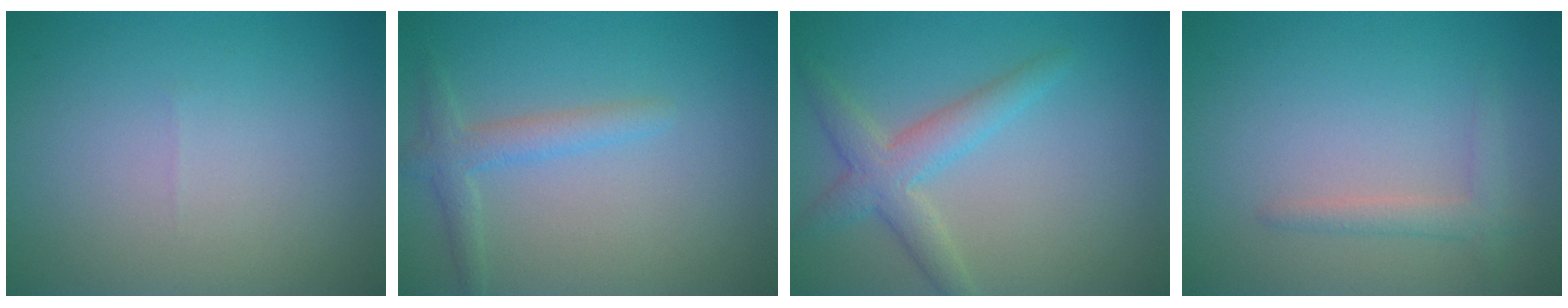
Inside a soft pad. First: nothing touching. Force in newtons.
{"total": 2.3, "press": 2.3, "slide": 0.2}
{"total": 3.6, "press": 3.5, "slide": 0.3}
{"total": 1.6, "press": 1.6, "slide": 0.1}